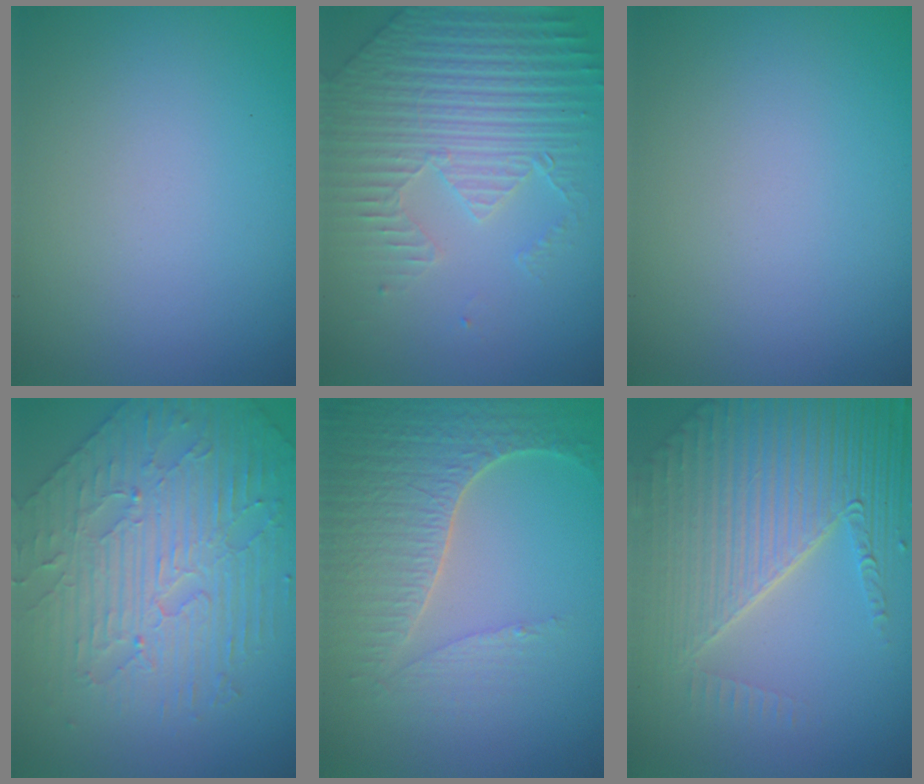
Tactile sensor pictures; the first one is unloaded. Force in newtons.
{"total": 4.2, "press": 4.1, "slide": 1.0}
{"total": 0.0}
{"total": 5.1, "press": 4.8, "slide": 1.7}
{"total": 5.1, "press": 4.4, "slide": 2.6}
{"total": 8.1, "press": 5.9, "slide": 5.7}